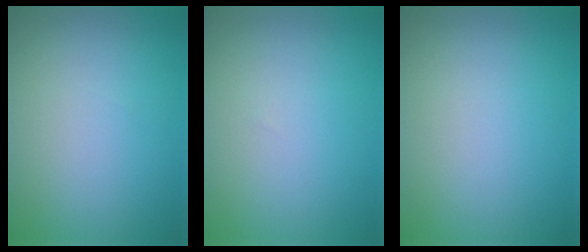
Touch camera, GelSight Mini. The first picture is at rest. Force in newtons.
{"total": 0.0}
{"total": 0.0}